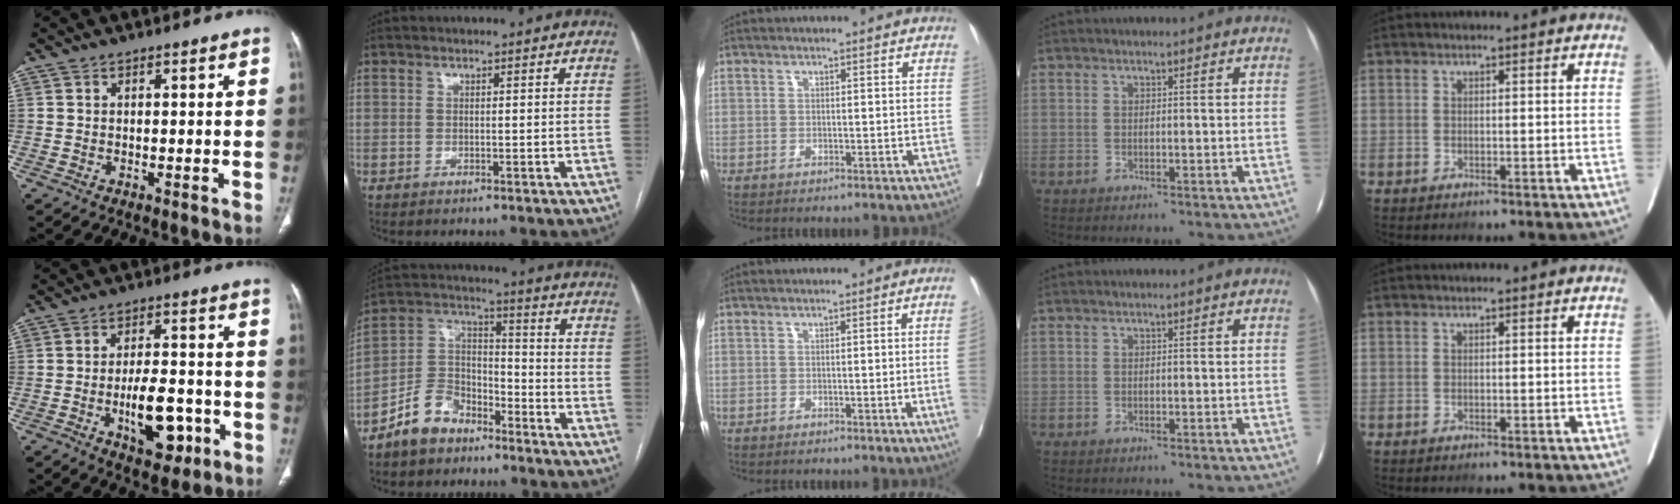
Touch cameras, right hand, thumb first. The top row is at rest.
{"thumb": {"total": 11.3, "force": [-3.8, 5.6, 9.0], "torque": [-0.121, 0.019, -0.053]}, "index": {"total": 9.4, "force": [-6.9, 5.5, 3.4], "torque": [-0.072, 0.025, -0.132]}, "middle": {"total": 3.7, "force": [-0.5, -0.5, 3.6], "torque": [-0.043, 0.004, -0.006]}}